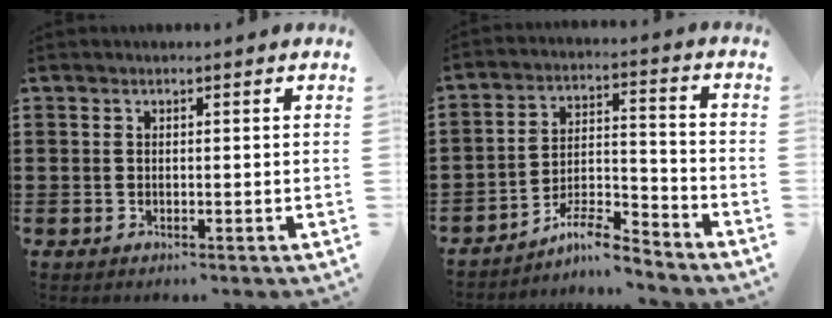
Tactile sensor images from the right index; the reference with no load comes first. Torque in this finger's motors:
{"motor_torque": [0.65, 0.87, -0.15, -0.05]}